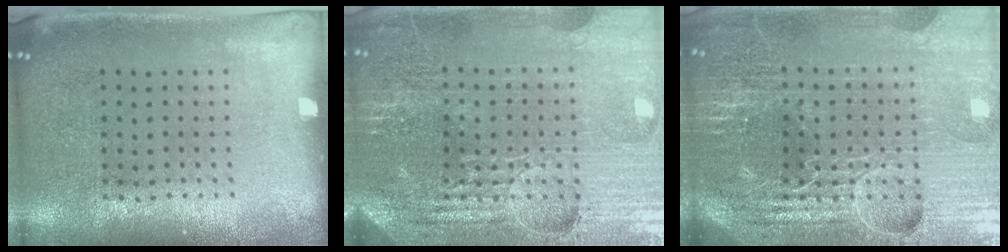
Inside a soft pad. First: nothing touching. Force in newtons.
{"total": 5.3, "press": 4.9, "slide": 2.1}
{"total": 6.2, "press": 5.5, "slide": 2.9}